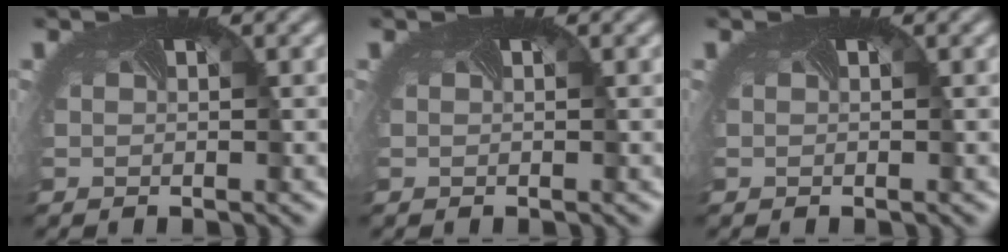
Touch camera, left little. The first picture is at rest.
{"total": 0.0}
{"total": 0.0}